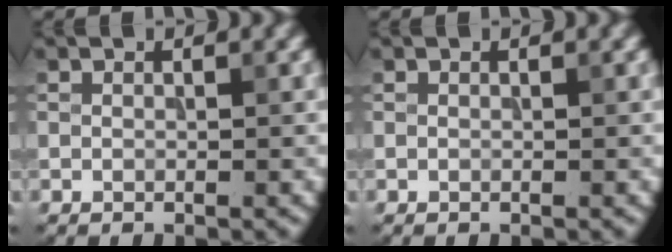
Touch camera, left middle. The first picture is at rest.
{"total": 0.0}